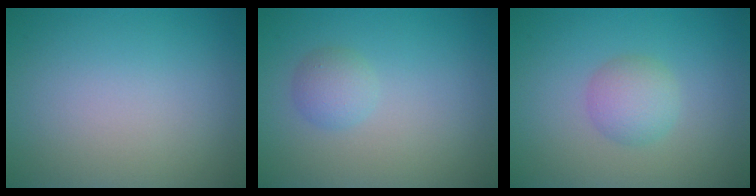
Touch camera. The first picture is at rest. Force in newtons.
{"total": 1.7, "press": 1.7, "slide": 0.1}
{"total": 2.5, "press": 2.5, "slide": 0.1}